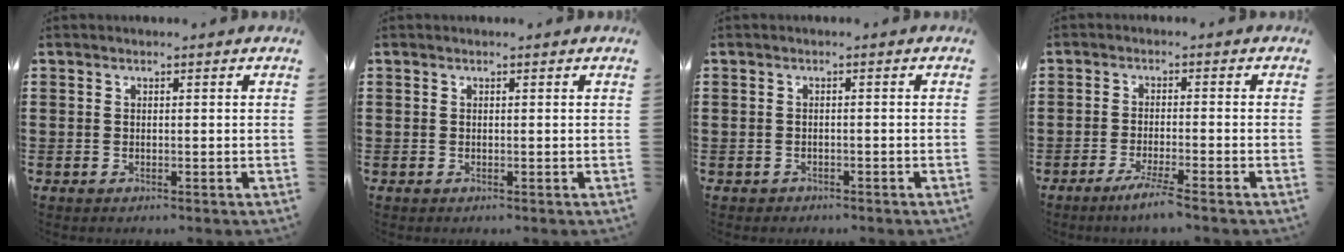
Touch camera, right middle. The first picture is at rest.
{"total": 0.0}
{"total": 0.8, "force": [-0.7, 0.3, 0.0], "torque": [-0.002, 0.001, -0.016]}
{"total": 3.6, "force": [-2.6, -0.3, 2.5], "torque": [-0.045, -0.008, -0.046]}